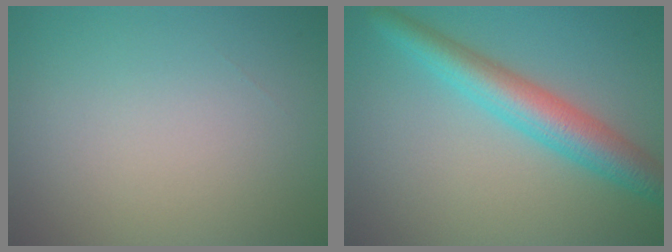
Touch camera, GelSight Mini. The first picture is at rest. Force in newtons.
{"total": 5.1, "press": 5.1, "slide": 0.2}